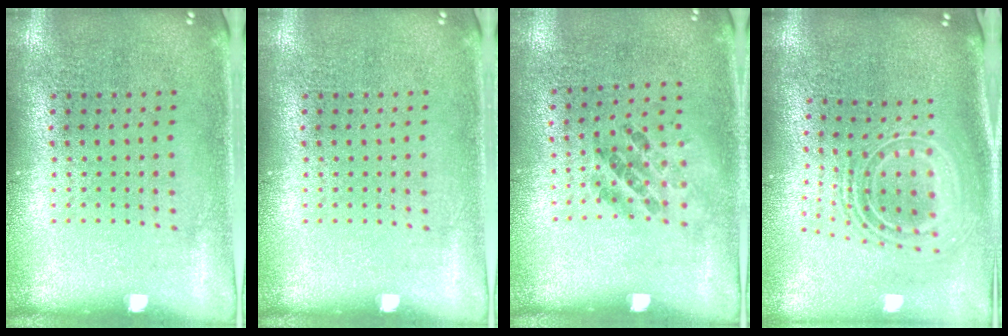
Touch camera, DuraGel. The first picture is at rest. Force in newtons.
{"total": 0.0}
{"total": 1.1, "press": 0.7, "slide": 0.9}
{"total": 2.3, "press": 1.7, "slide": 1.6}